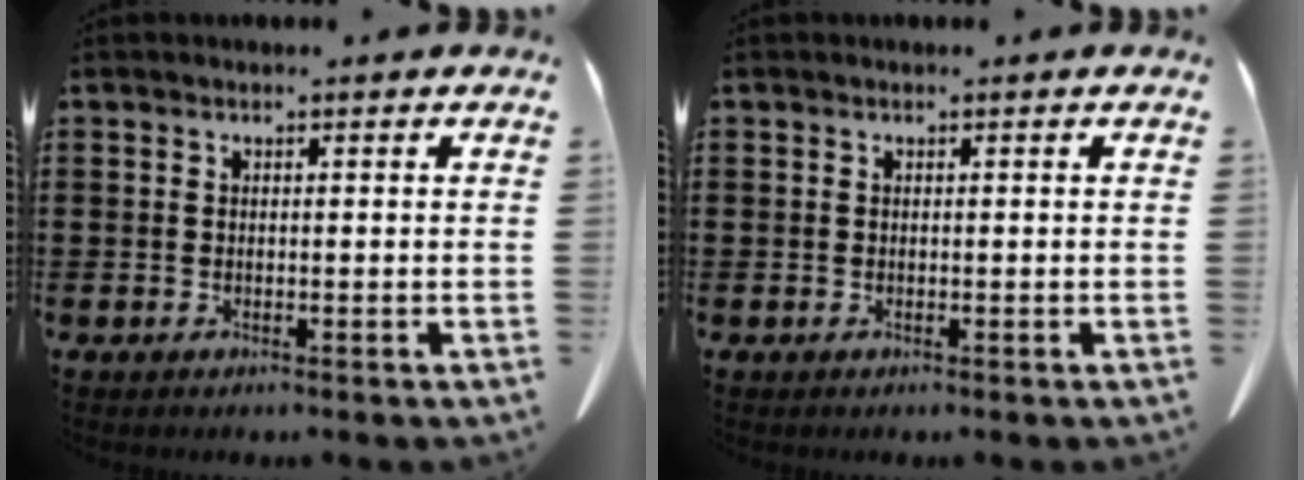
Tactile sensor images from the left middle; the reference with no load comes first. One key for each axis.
{"total": 0.0}